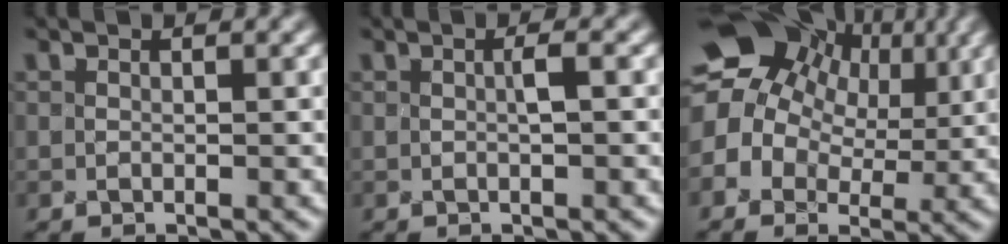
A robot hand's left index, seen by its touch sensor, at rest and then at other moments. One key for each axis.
{"total": 0.9, "fx": -0.5, "fy": -0.1, "fz": 0.7, "tx": -0.012, "ty": 0.007, "tz": -0.002}
{"total": 13.0, "fx": 4.3, "fy": 10.3, "fz": 6.7, "tx": -0.133, "ty": 0.050, "tz": 0.068}